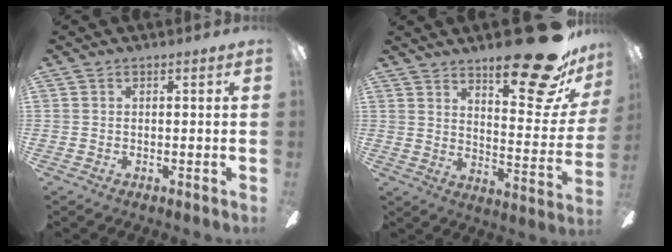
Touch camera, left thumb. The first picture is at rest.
{"total": 22.7, "force": [15.9, 6.5, 14.9], "torque": [-0.196, -0.110, 0.252]}